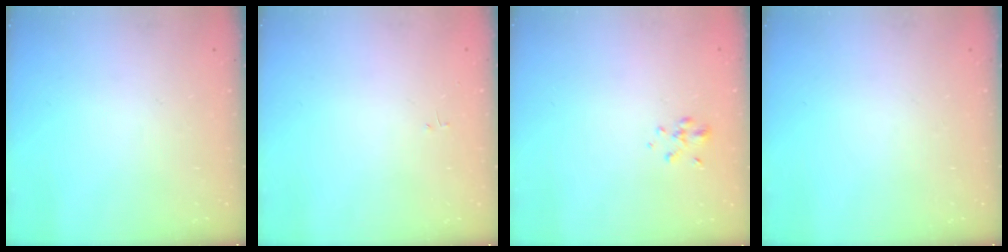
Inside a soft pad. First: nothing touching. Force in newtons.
{"total": 0.0}
{"total": 2.6, "press": 2.5, "slide": 0.9}
{"total": 0.0}